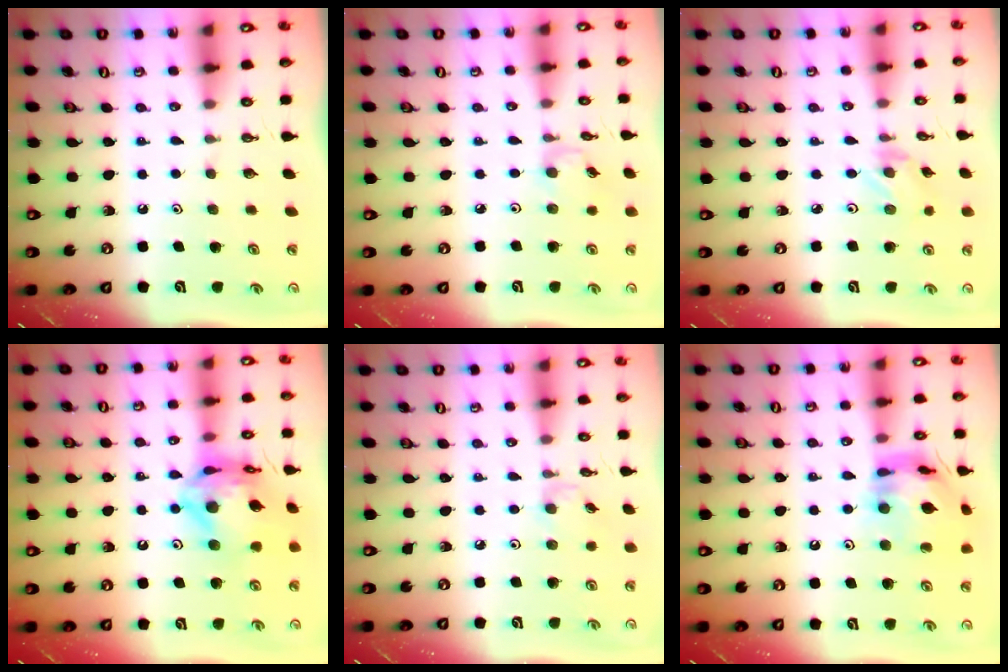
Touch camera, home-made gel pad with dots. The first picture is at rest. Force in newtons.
{"total": 2.7, "press": 2.7, "slide": 0.5}
{"total": 1.6, "press": 1.5, "slide": 0.3}
{"total": 16.6, "press": 16.6, "slide": 1.6}
{"total": 1.9, "press": 1.9, "slide": 0.4}
{"total": 16.0, "press": 15.9, "slide": 1.4}